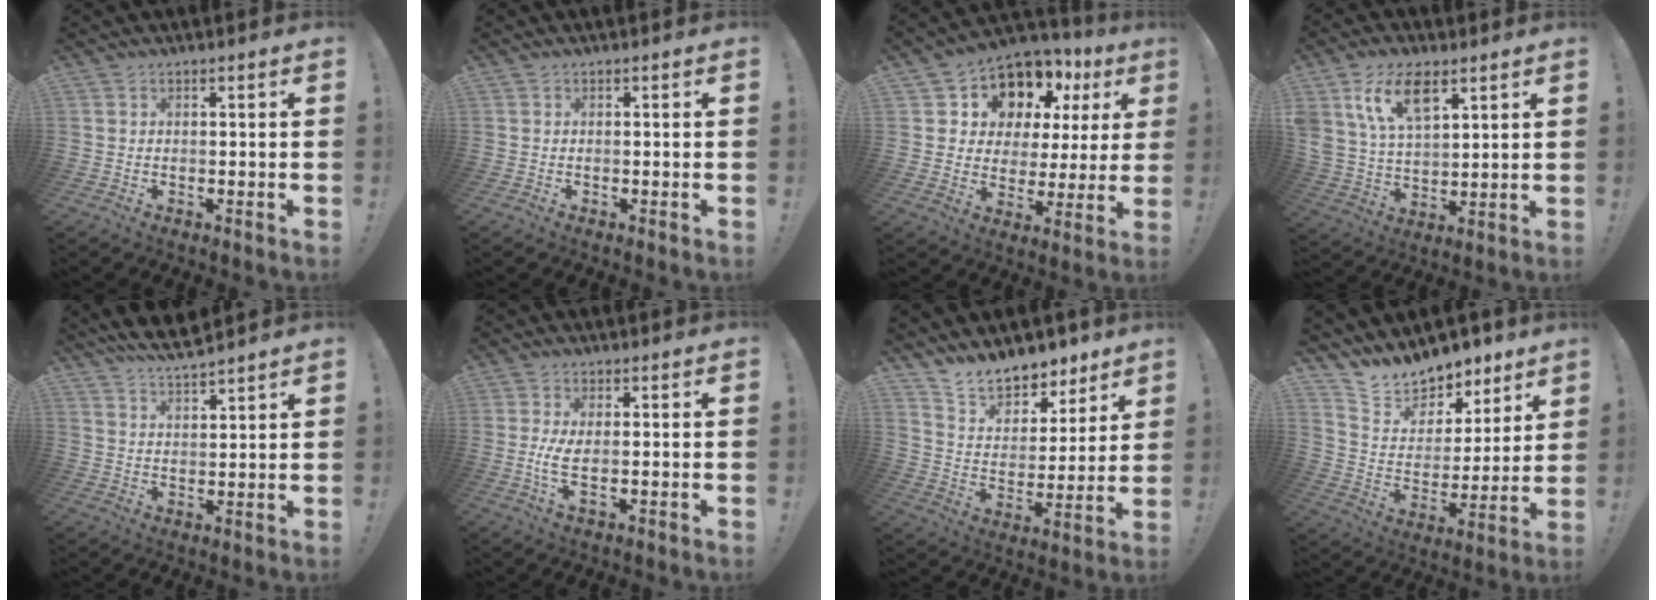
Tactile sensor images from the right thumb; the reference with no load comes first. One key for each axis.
{"total": 0.0}
{"total": 11.3, "fx": 7.8, "fy": 7.3, "fz": 3.4, "tx": -0.056, "ty": -0.074, "tz": 0.155}
{"total": 14.3, "fx": 7.7, "fy": 7.7, "fz": 9.2, "tx": -0.176, "ty": -0.024, "tz": 0.143}
{"total": 7.4, "fx": 6.7, "fy": 1.4, "fz": 2.8, "tx": -0.057, "ty": -0.041, "tz": 0.124}
{"total": 5.1, "fx": -0.5, "fy": 1.4, "fz": 4.9, "tx": -0.103, "ty": -0.016, "tz": -0.011}
{"total": 12.5, "fx": 11.2, "fy": 4.9, "fz": 2.6, "tx": -0.054, "ty": -0.089, "tz": 0.208}
{"total": 13.2, "fx": 11.8, "fy": 5.6, "fz": 1.8, "tx": -0.045, "ty": -0.096, "tz": 0.217}